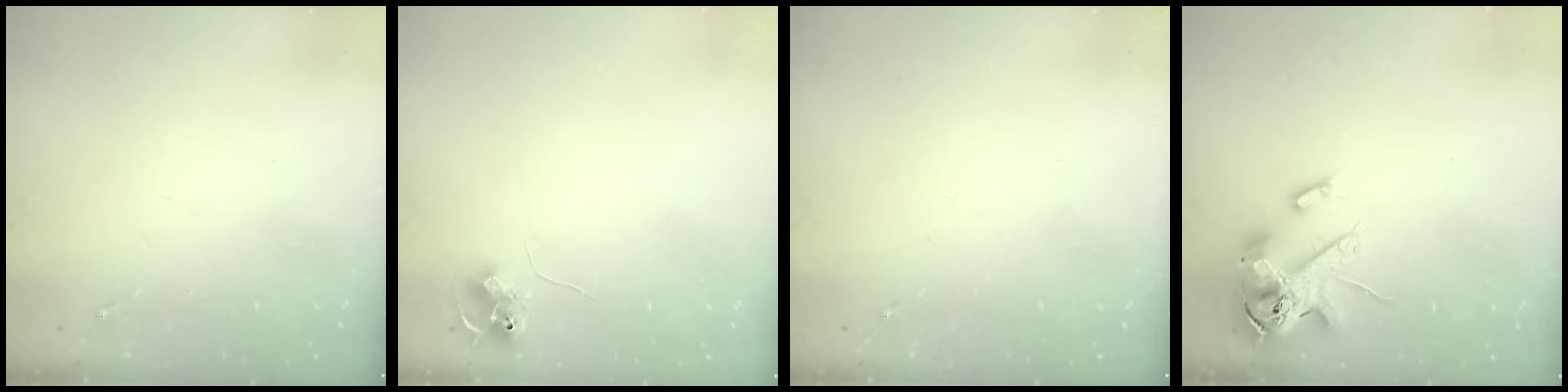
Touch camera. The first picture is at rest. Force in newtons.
{"total": 7.9, "press": 7.8, "slide": 0.9}
{"total": 0.0}
{"total": 15.3, "press": 15.1, "slide": 2.6}